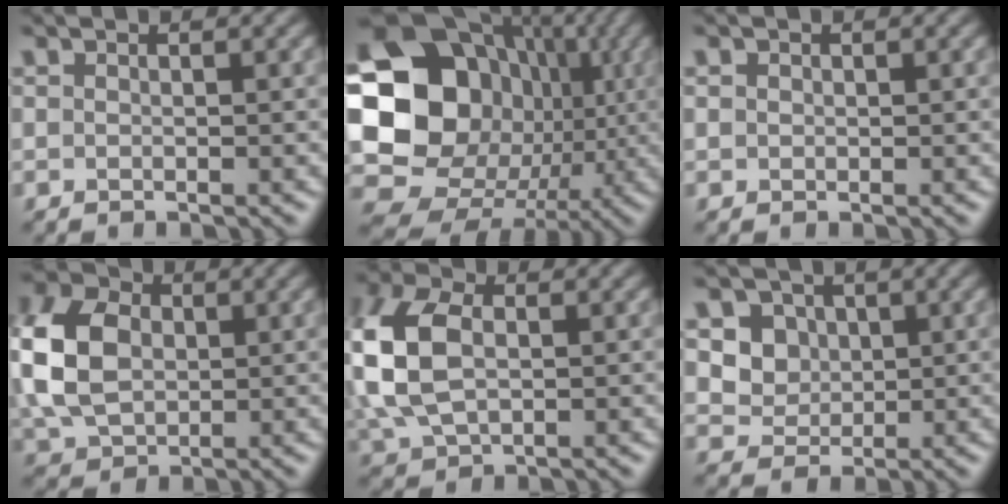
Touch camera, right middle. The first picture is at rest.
{"total": 20.3, "force": [0.9, 17.9, 9.7], "torque": [-0.191, -0.005, 0.006]}
{"total": 0.6, "force": [0.2, 0.6, 0.1], "torque": [0.003, -0.002, 0.002]}
{"total": 9.6, "force": [0.6, 7.1, 6.4], "torque": [-0.167, 0.014, 0.002]}
{"total": 9.2, "force": [0.4, 6.1, 6.8], "torque": [-0.190, 0.006, 0.002]}
{"total": 3.7, "force": [1.2, 3.2, 1.5], "torque": [-0.037, -0.012, 0.038]}